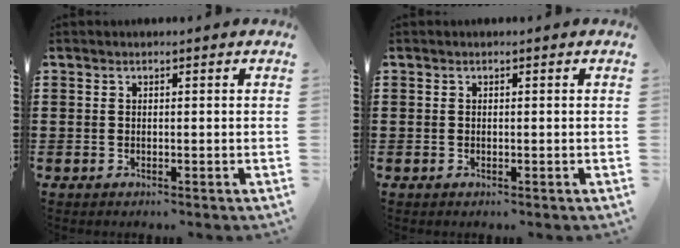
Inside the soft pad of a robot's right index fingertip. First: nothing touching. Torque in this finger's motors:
{"motor_torque": [-0.96, 1.17, 0.00, 0.00]}